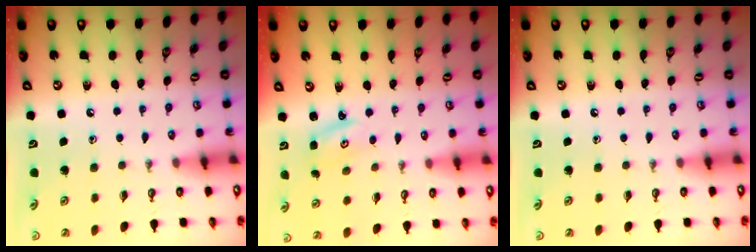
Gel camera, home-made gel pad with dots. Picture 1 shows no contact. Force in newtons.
{"total": 2.4, "press": 2.3, "slide": 0.4}
{"total": 0.0}